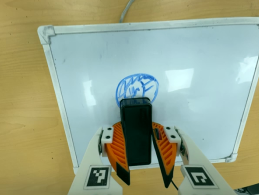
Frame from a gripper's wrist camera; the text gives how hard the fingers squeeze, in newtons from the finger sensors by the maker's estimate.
{"total": 14.6, "left": 14.2, "right": 15.0}